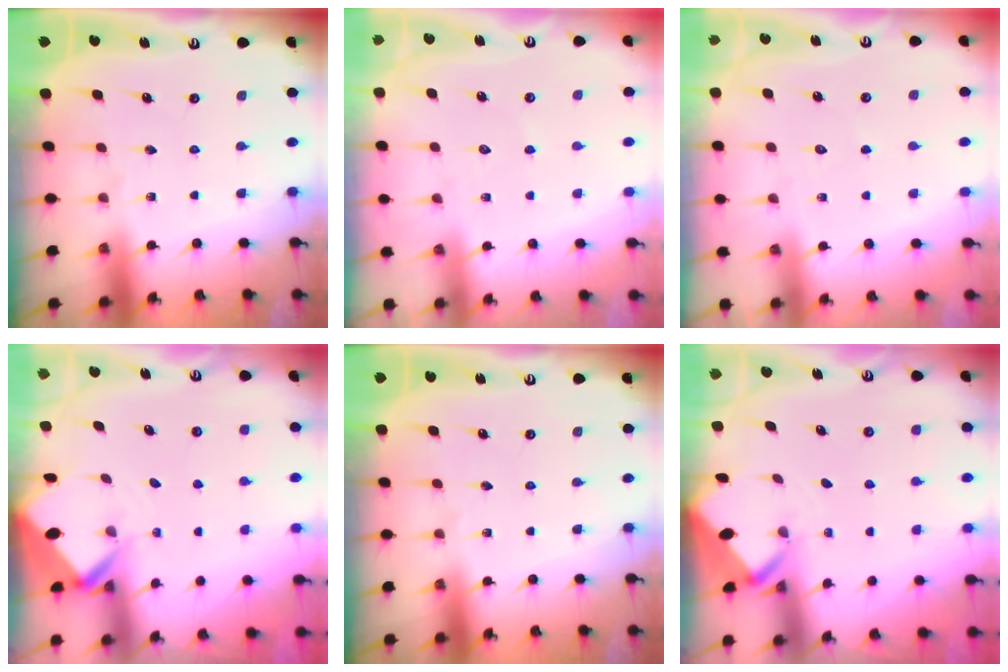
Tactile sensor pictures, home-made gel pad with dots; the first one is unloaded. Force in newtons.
{"total": 4.9, "press": 4.9, "slide": 0.7}
{"total": 4.0, "press": 3.9, "slide": 0.5}
{"total": 3.3, "press": 3.3, "slide": 0.2}
{"total": 0.0}
{"total": 2.1, "press": 2.1, "slide": 0.2}